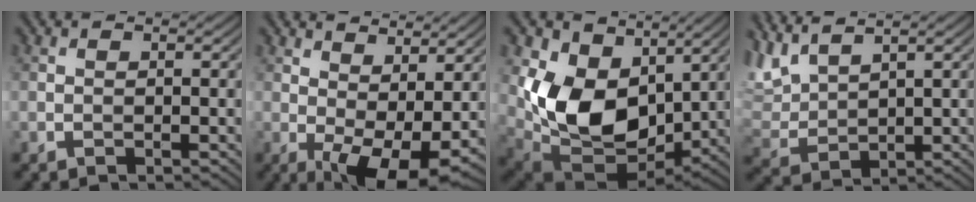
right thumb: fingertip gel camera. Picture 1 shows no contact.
{"total": 9.0, "force": [1.2, 3.9, 8.0], "torque": [-0.117, -0.007, 0.031]}
{"total": 12.8, "force": [3.1, 9.2, 8.5], "torque": [-0.189, -0.016, 0.058]}
{"total": 6.4, "force": [5.0, 1.9, 3.5], "torque": [-0.104, 0.012, 0.106]}